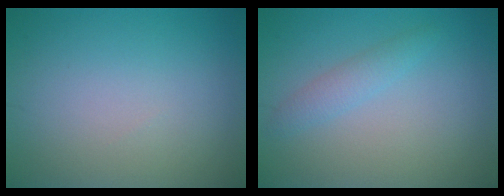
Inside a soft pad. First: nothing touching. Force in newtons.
{"total": 1.7, "press": 1.7, "slide": 0.1}